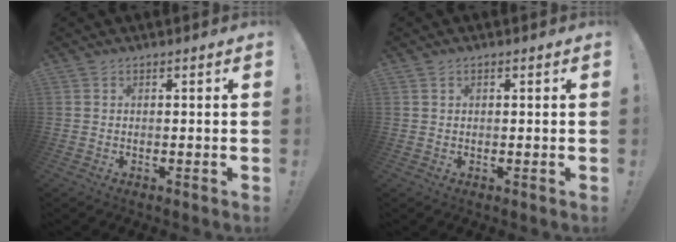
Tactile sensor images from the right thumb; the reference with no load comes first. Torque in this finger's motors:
{"motor_torque": [-0.30, -0.09, -0.32, -0.01, 0.07]}